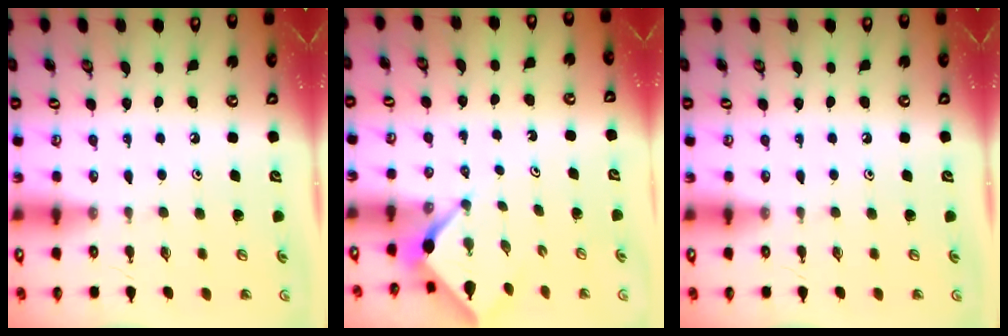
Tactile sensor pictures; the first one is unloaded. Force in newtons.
{"total": 2.5, "press": 2.5, "slide": 0.3}
{"total": 0.0}